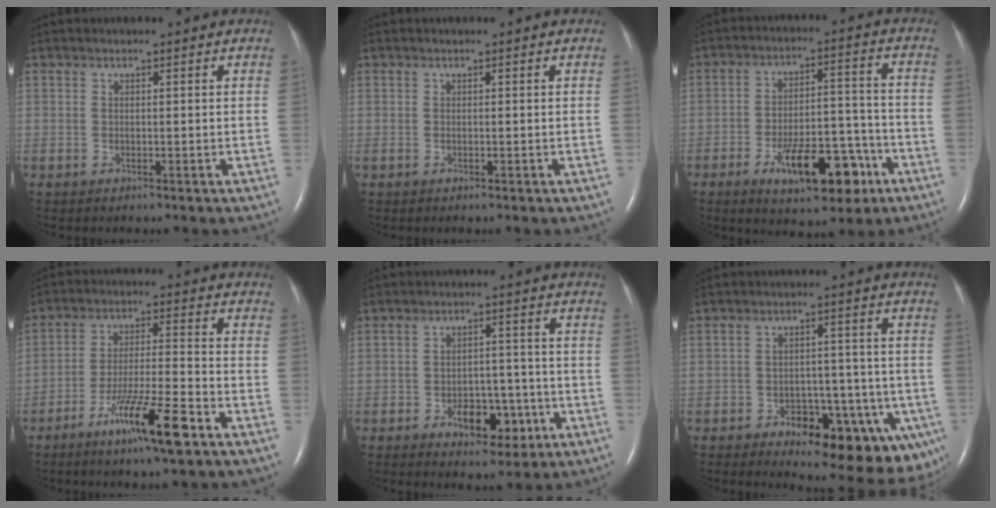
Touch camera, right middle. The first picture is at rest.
{"total": 0.0}
{"total": 12.5, "force": [-6.5, 4.7, 9.6], "torque": [-0.152, 0.013, -0.093]}
{"total": 10.9, "force": [-6.4, 0.3, 8.8], "torque": [-0.160, -0.017, -0.113]}
{"total": 7.0, "force": [-3.1, 4.0, 4.9], "torque": [-0.070, 0.015, -0.039]}
{"total": 14.6, "force": [-7.8, 6.5, 10.5], "torque": [-0.083, 0.023, -0.095]}